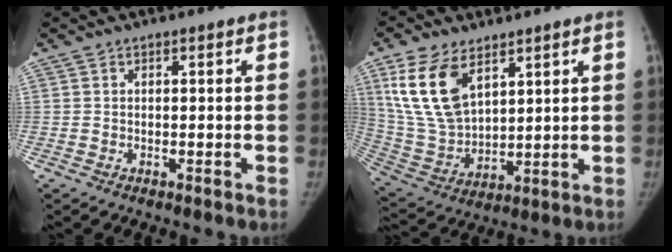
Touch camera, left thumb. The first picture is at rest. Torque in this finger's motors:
{"motor_torque": [0.67, 0.33, 1.67, -1.10, 0.42]}